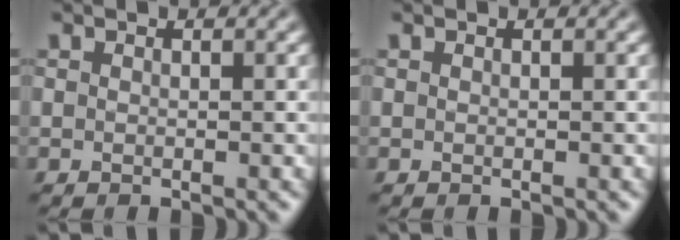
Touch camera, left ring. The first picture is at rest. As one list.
[{"total": 0.0}]